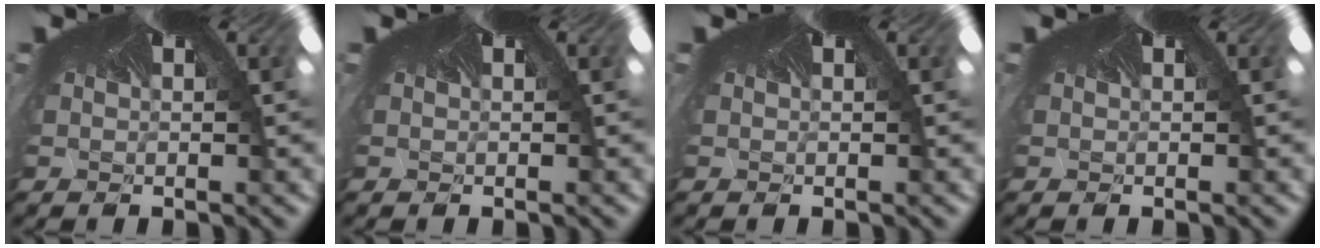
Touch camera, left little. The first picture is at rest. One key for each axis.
{"total": 0.0}
{"total": 0.0}
{"total": 0.0}